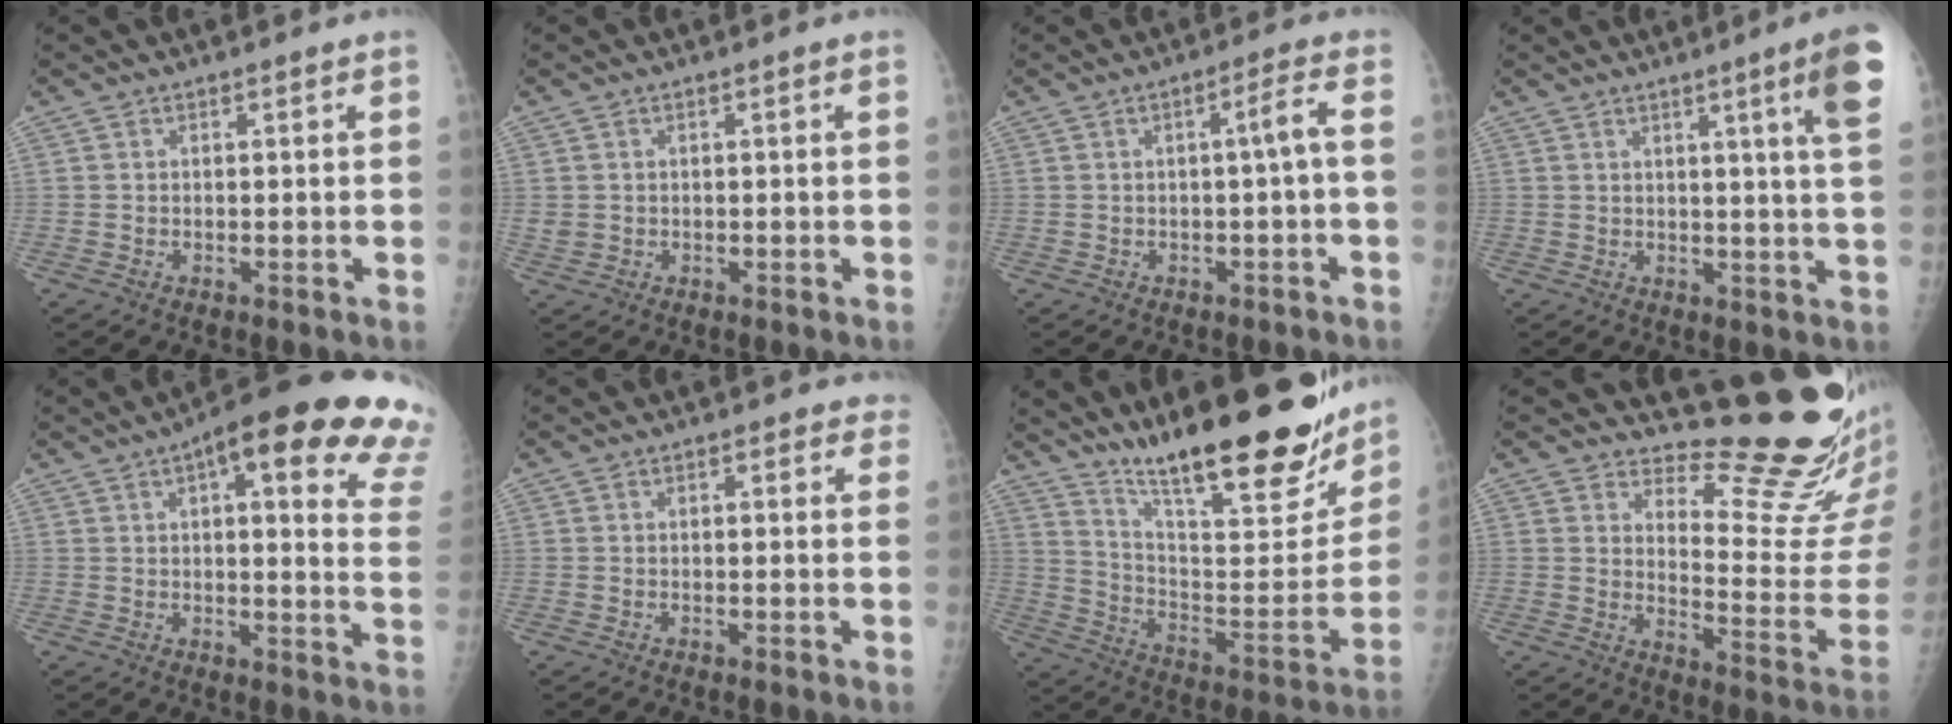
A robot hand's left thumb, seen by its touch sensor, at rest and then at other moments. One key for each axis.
{"total": 1.2, "fx": 0.4, "fy": 1.0, "fz": 0.5, "tx": -0.005, "ty": 0.001, "tz": 0.010}
{"total": 2.8, "fx": -0.5, "fy": -0.2, "fz": 2.7, "tx": -0.047, "ty": 0.019, "tz": -0.006}
{"total": 9.4, "fx": 4.5, "fy": -0.6, "fz": 8.2, "tx": -0.107, "ty": -0.025, "tz": 0.050}
{"total": 23.1, "fx": 13.3, "fy": 6.2, "fz": 17.8, "tx": -0.193, "ty": -0.017, "tz": 0.142}
{"total": 1.9, "fx": 1.3, "fy": 1.1, "fz": 0.9, "tx": 0.015, "ty": 0.000, "tz": 0.006}
{"total": 27.8, "fx": 20.2, "fy": 6.6, "fz": 17.9, "tx": -0.238, "ty": -0.086, "tz": 0.312}
{"total": 16.5, "fx": 15.1, "fy": 2.7, "fz": 6.0, "tx": -0.044, "ty": -0.180, "tz": 0.193}